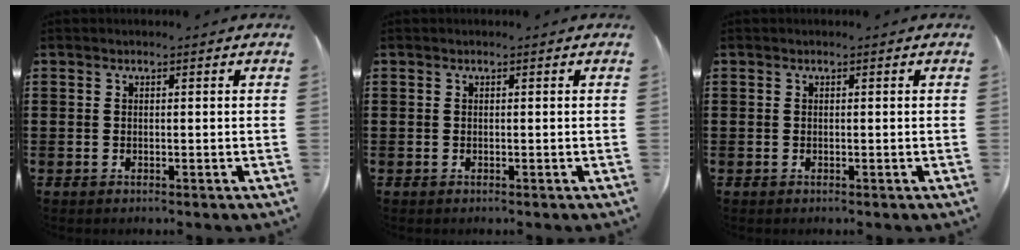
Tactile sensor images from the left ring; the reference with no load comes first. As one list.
[{"total": 0.0}, {"total": 0.0}]